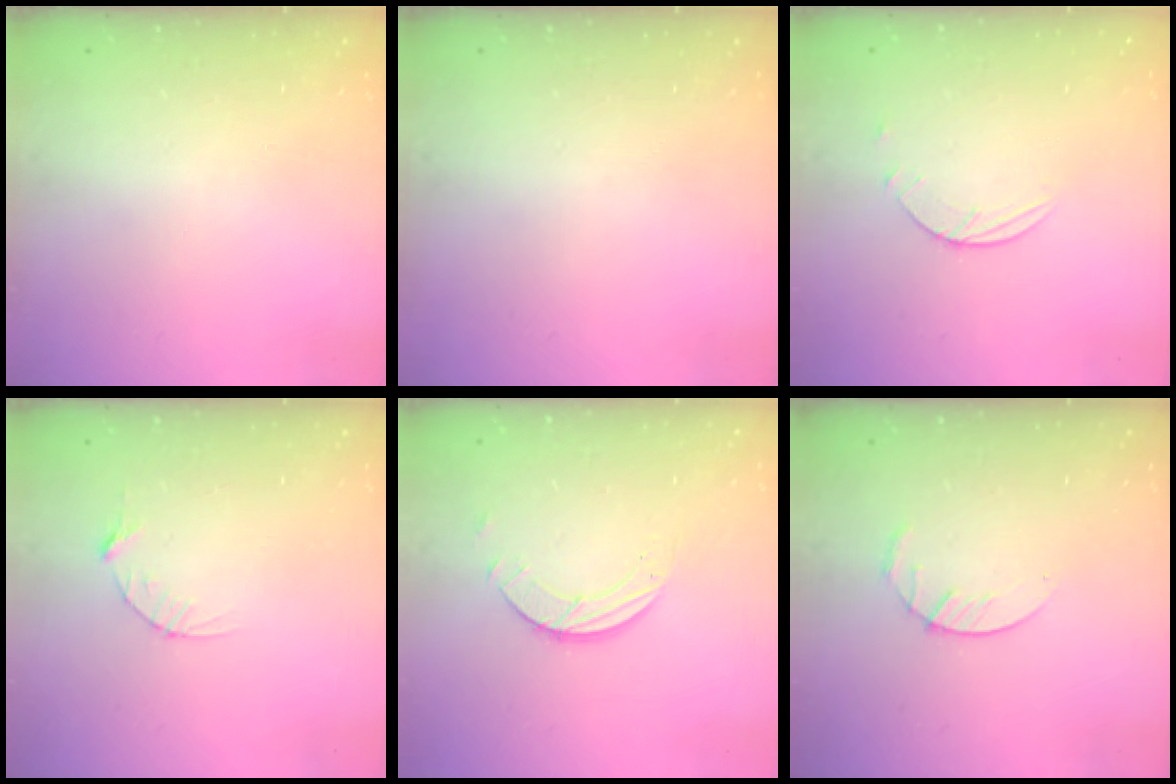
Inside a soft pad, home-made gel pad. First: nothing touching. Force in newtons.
{"total": 0.0}
{"total": 2.9, "press": 2.8, "slide": 0.3}
{"total": 4.4, "press": 4.4, "slide": 0.6}
{"total": 3.9, "press": 3.9, "slide": 0.4}
{"total": 4.0, "press": 4.0, "slide": 0.6}